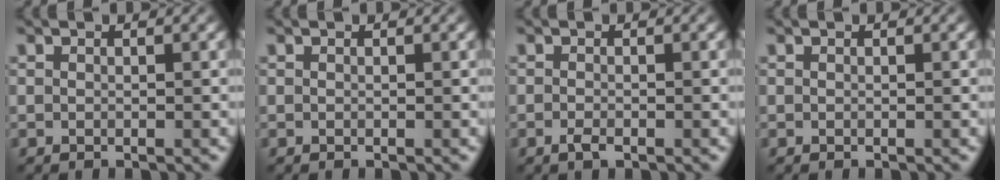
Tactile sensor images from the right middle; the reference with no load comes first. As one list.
[{"total": 0.0}, {"total": 1.1, "force": [-0.6, 0.4, 0.8], "torque": [-0.017, -0.002, -0.012]}, {"total": 0.0}]